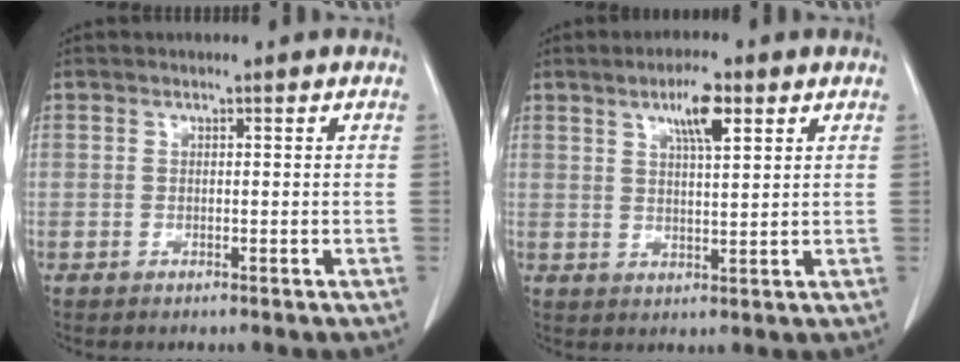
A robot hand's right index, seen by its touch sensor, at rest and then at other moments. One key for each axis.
{"total": 5.7, "fx": 3.0, "fy": 1.1, "fz": 4.7, "tx": -0.083, "ty": 0.002, "tz": 0.050}